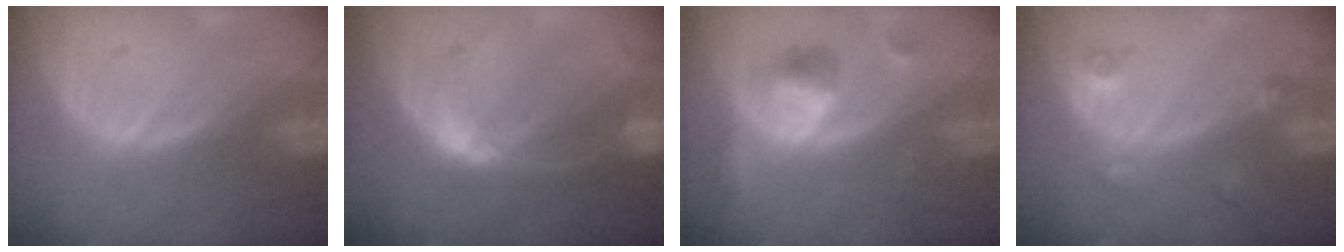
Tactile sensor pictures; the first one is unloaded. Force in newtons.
{"total": 7.5, "press": 6.6, "slide": 3.7}
{"total": 5.6, "press": 5.3, "slide": 1.8}
{"total": 3.5, "press": 3.1, "slide": 1.7}